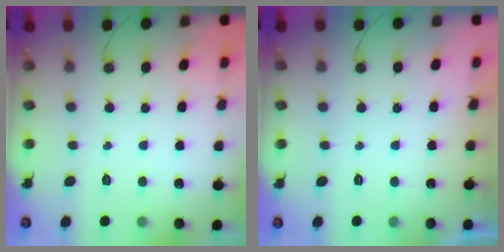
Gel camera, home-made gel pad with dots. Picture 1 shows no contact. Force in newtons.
{"total": 0.0}